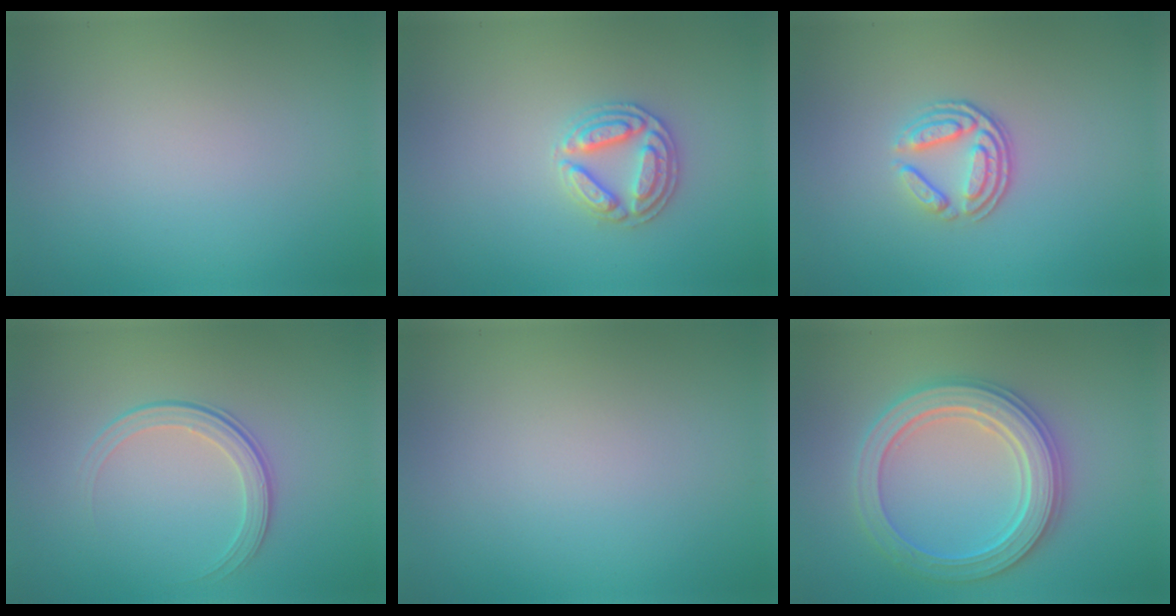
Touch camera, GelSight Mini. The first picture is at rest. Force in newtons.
{"total": 2.8, "press": 2.8, "slide": 0.3}
{"total": 3.5, "press": 2.6, "slide": 2.3}
{"total": 2.1, "press": 1.5, "slide": 1.5}
{"total": 0.0}
{"total": 5.5, "press": 5.5, "slide": 0.9}